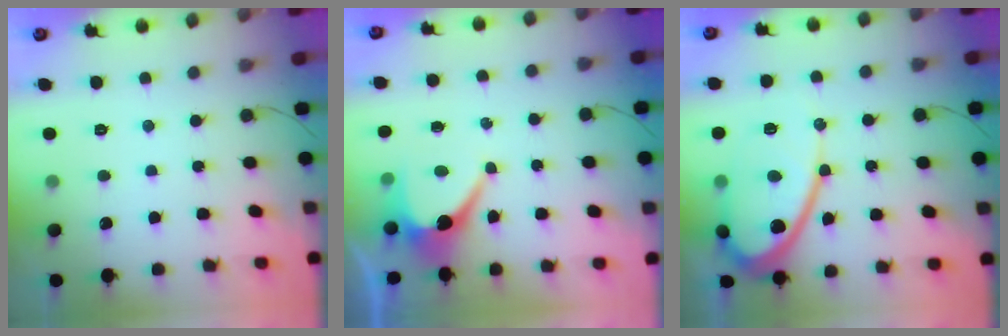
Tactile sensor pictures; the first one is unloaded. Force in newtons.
{"total": 7.1, "press": 7.1, "slide": 0.6}
{"total": 13.8, "press": 13.7, "slide": 1.1}